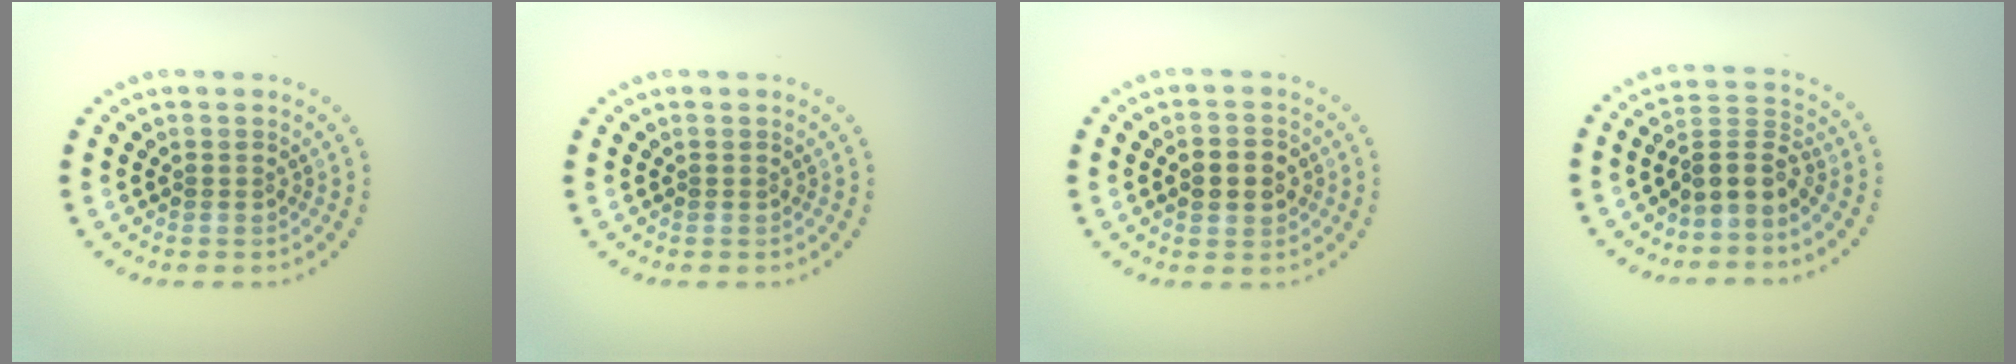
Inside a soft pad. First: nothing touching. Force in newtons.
{"total": 0.0}
{"total": 2.6, "press": 2.6, "slide": 0.0}
{"total": 3.1, "press": 2.4, "slide": 2.0}